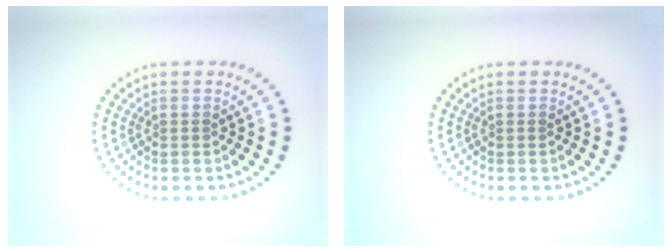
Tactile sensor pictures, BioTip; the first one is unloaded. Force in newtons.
{"total": 0.0}